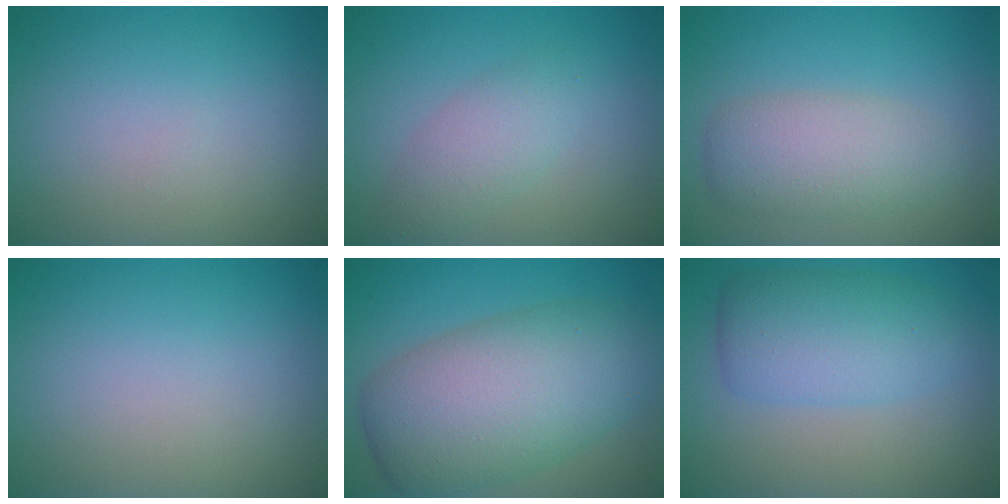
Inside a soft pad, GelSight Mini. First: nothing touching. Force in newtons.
{"total": 2.8, "press": 2.8, "slide": 0.2}
{"total": 4.4, "press": 4.4, "slide": 0.4}
{"total": 0.0}
{"total": 10.2, "press": 10.1, "slide": 0.5}
{"total": 5.4, "press": 5.4, "slide": 0.3}